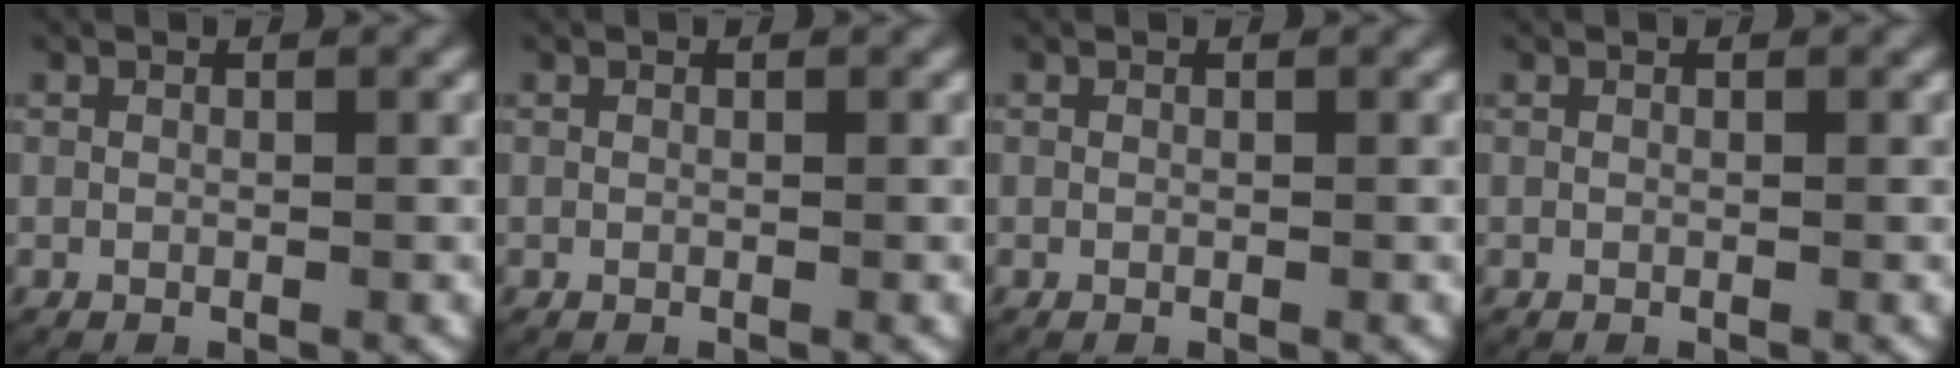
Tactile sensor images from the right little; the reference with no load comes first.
{"total": 0.0}
{"total": 0.0}
{"total": 0.0}